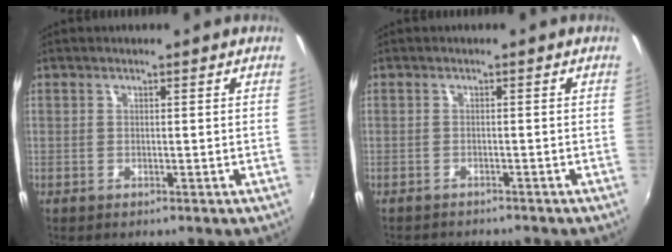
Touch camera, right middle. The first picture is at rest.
{"total": 3.6, "force": [-3.4, 0.7, 0.8], "torque": [-0.027, -0.015, -0.054]}